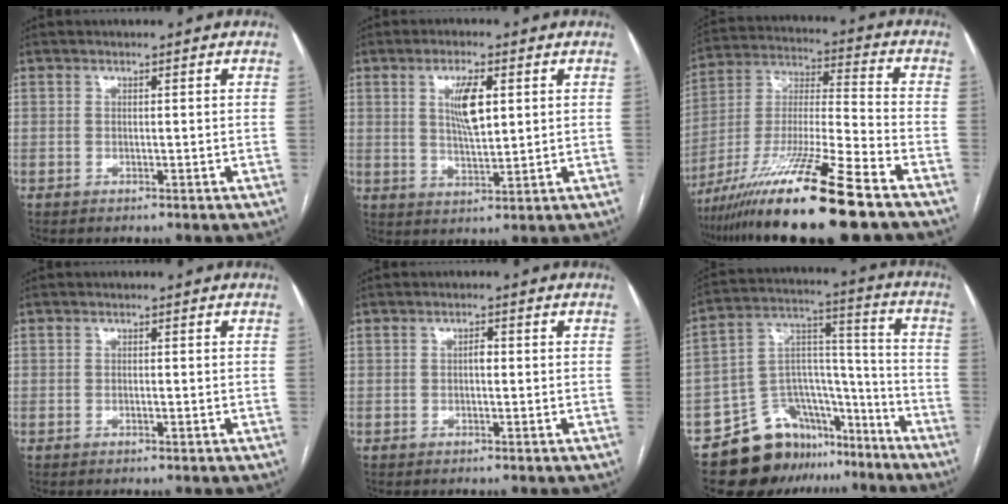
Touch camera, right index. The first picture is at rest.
{"total": 6.1, "force": [1.8, 1.5, 5.7], "torque": [-0.105, -0.001, 0.036]}
{"total": 19.2, "force": [-13.4, -0.6, 13.8], "torque": [-0.275, -0.036, -0.242]}
{"total": 0.6, "force": [-0.2, 0.2, 0.5], "torque": [-0.011, -0.001, -0.002]}
{"total": 1.2, "force": [-0.1, 0.6, 1.1], "torque": [-0.014, 0.004, -0.003]}
{"total": 15.3, "force": [-12.0, 8.4, 4.5], "torque": [-0.060, 0.076, -0.195]}